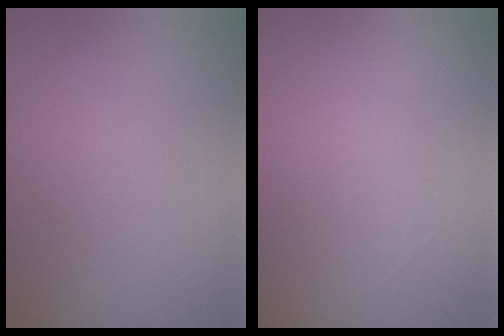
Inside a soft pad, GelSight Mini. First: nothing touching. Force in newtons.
{"total": 0.0}